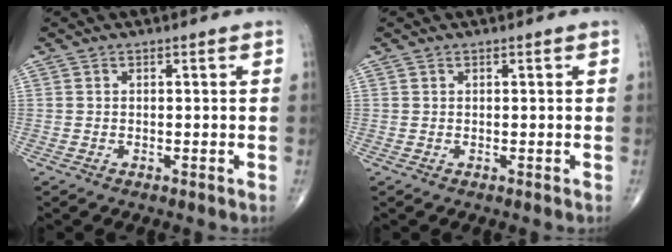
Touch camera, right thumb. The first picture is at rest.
{"total": 0.0}